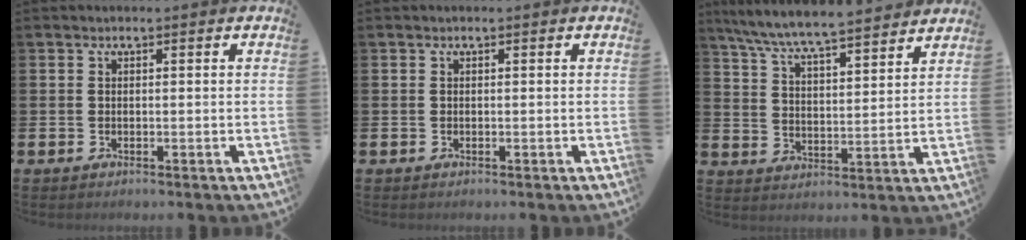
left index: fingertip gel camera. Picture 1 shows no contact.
{"total": 0.0}
{"total": 7.5, "force": [7.2, 0.0, 2.2], "torque": [-0.075, -0.048, 0.128]}